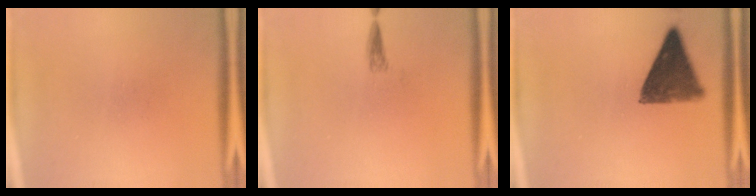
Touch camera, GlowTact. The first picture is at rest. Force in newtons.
{"total": 1.2}
{"total": 10.3}